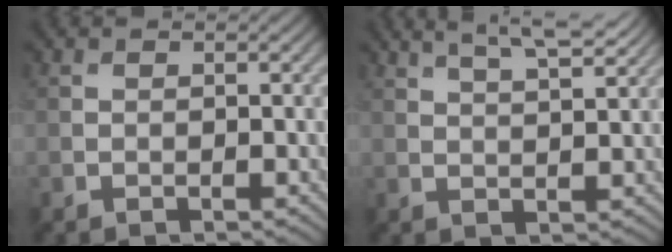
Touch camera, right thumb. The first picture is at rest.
{"total": 6.3, "force": [5.0, 1.2, 3.7], "torque": [-0.057, 0.010, 0.073]}